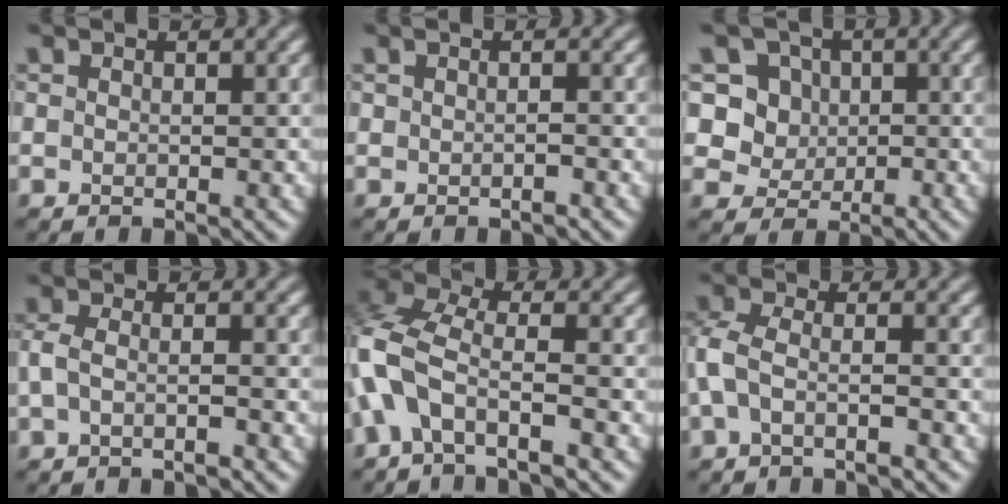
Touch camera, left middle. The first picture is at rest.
{"total": 0.6, "force": [-0.3, 0.1, 0.6], "torque": [-0.010, -0.004, -0.003]}
{"total": 6.1, "force": [1.5, 5.4, 2.4], "torque": [-0.033, 0.004, 0.022]}
{"total": 2.1, "force": [-0.9, 0.6, 1.8], "torque": [-0.042, -0.003, -0.023]}
{"total": 6.9, "force": [-2.6, 3.4, 5.4], "torque": [-0.126, 0.008, -0.066]}
{"total": 3.0, "force": [-1.2, 1.3, 2.4], "torque": [-0.062, -0.002, -0.033]}